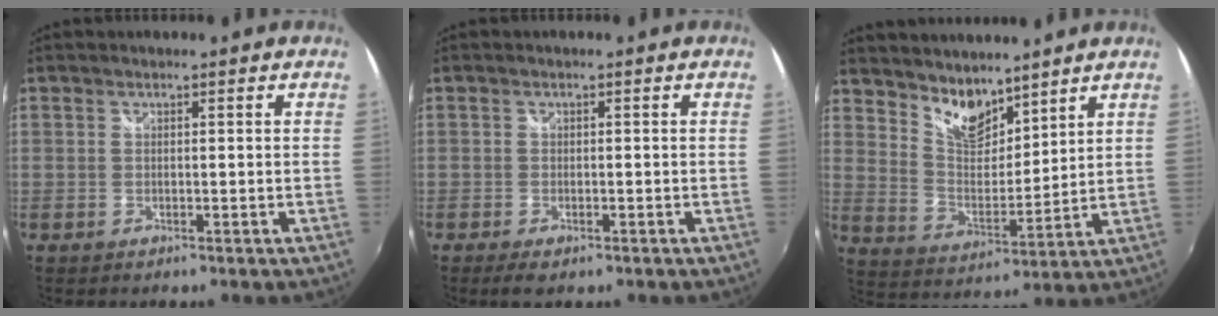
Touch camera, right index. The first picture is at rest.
{"total": 3.2, "force": [-2.1, 1.4, 1.9], "torque": [-0.044, -0.012, -0.036]}
{"total": 9.1, "force": [7.4, 3.9, 3.5], "torque": [-0.054, 0.000, 0.142]}